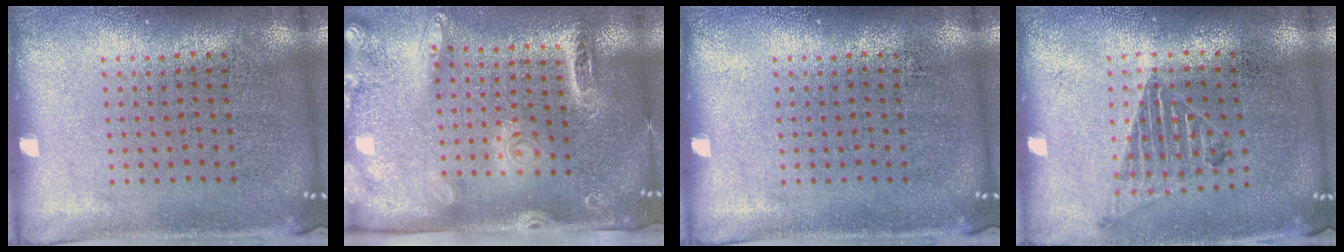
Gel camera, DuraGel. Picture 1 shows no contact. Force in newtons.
{"total": 2.5, "press": 2.0, "slide": 1.5}
{"total": 0.0}
{"total": 1.0, "press": 1.0, "slide": 0.3}